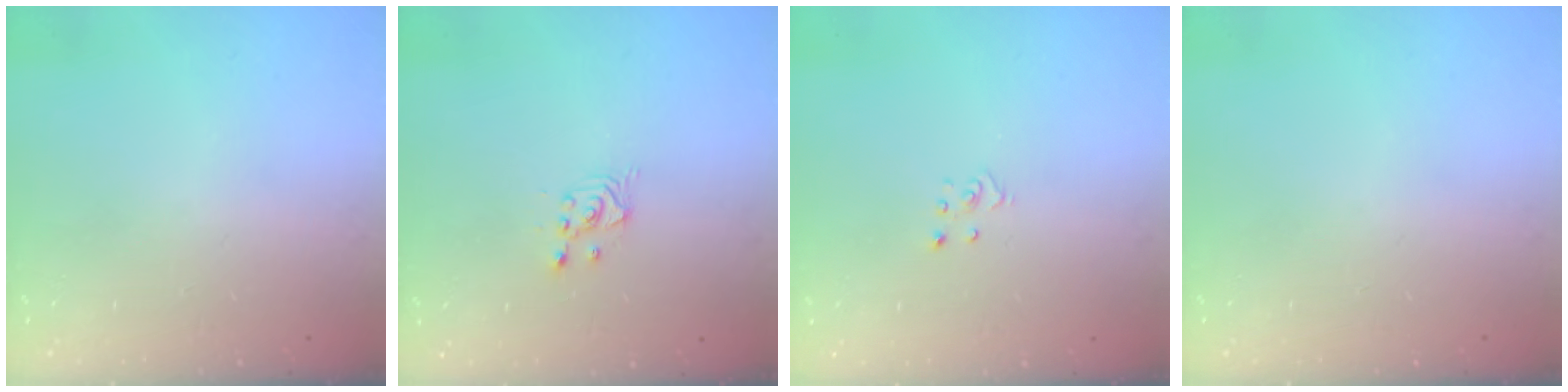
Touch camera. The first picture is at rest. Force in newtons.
{"total": 2.4, "press": 2.3, "slide": 0.2}
{"total": 2.8, "press": 2.8, "slide": 0.3}
{"total": 0.0}